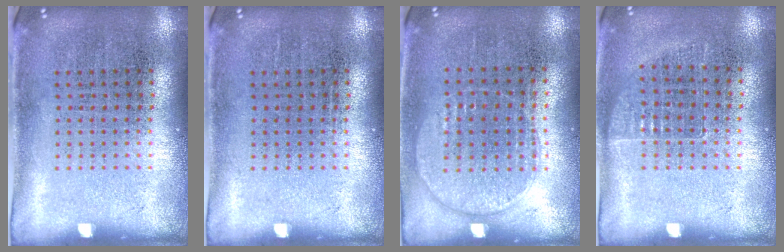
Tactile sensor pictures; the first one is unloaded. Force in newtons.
{"total": 0.0}
{"total": 1.0, "press": 0.9, "slide": 0.4}
{"total": 0.7, "press": 0.7, "slide": 0.1}